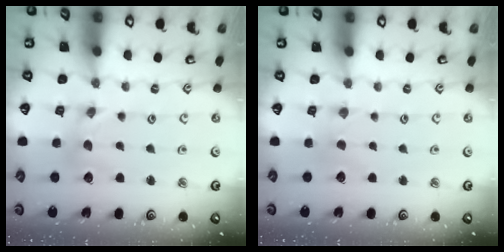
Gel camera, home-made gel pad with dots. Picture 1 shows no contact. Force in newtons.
{"total": 0.0}